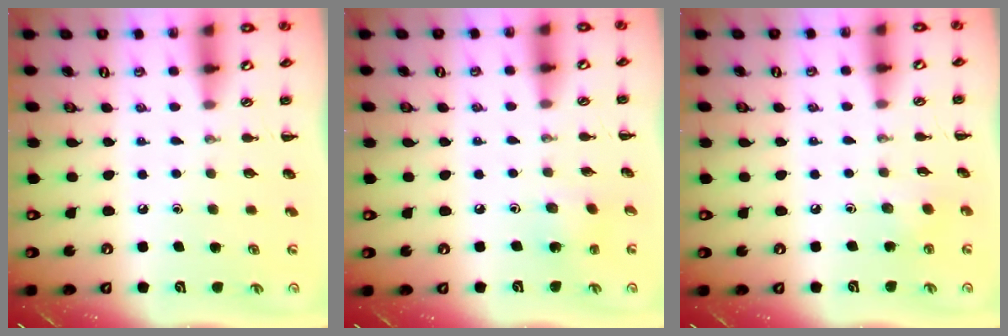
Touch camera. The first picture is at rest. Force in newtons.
{"total": 1.5, "press": 1.4, "slide": 0.5}
{"total": 2.8, "press": 2.8, "slide": 0.7}